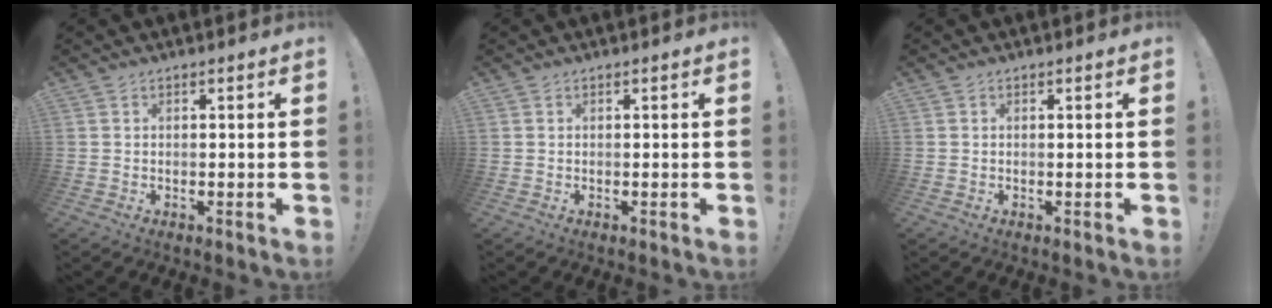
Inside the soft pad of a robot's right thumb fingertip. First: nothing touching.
{"total": 0.0}
{"total": 0.0}